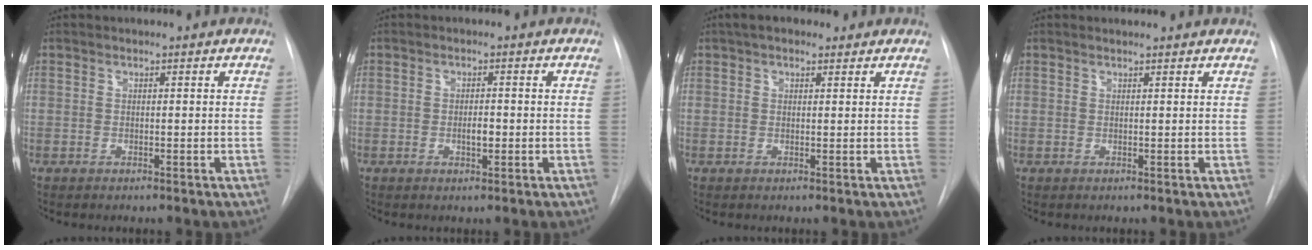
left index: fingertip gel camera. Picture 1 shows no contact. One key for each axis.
{"total": 2.0, "fx": -0.4, "fy": 0.8, "fz": 1.8, "tx": -0.030, "ty": 0.001, "tz": -0.006}
{"total": 4.1, "fx": 2.9, "fy": 1.9, "fz": 2.2, "tx": -0.039, "ty": 0.028, "tz": 0.045}
{"total": 2.9, "fx": 2.8, "fy": 0.3, "fz": 0.7, "tx": -0.013, "ty": 0.018, "tz": 0.033}